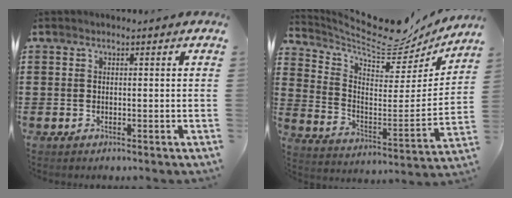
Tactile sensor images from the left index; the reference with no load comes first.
{"total": 8.7, "force": [7.7, 2.2, 3.6], "torque": [-0.093, -0.067, 0.124]}